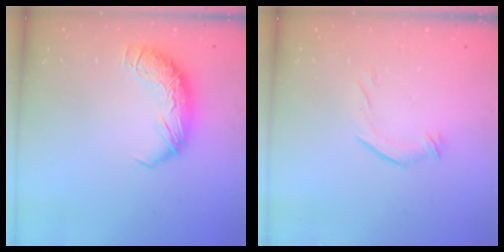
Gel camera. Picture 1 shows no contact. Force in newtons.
{"total": 4.7, "press": 4.5, "slide": 1.4}